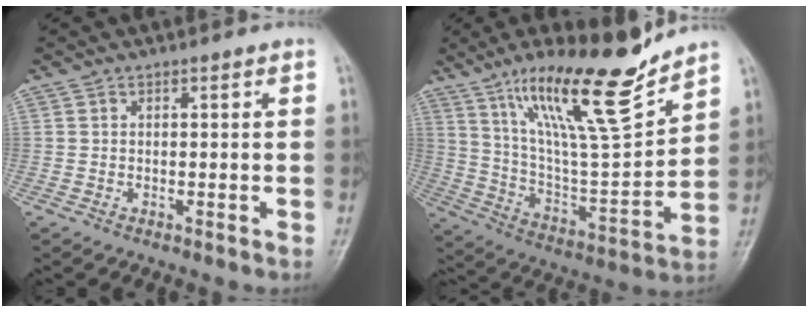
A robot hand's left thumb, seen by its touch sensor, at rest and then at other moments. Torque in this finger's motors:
{"motor_torque": [0.31, 0.22, 1.52, -1.25, 0.31]}